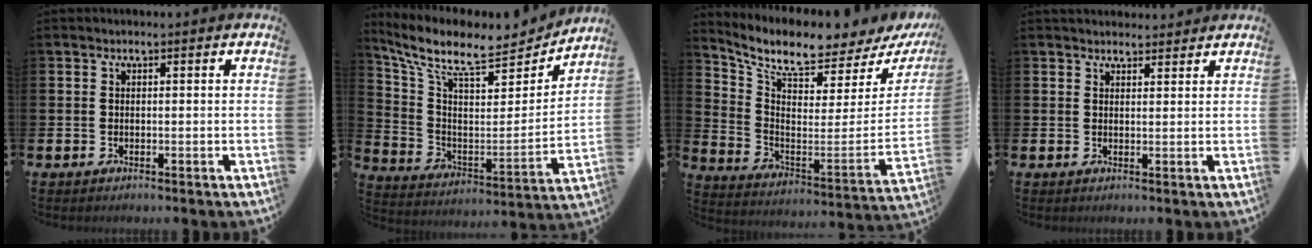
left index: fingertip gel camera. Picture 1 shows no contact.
{"total": 10.8, "force": [9.2, 2.9, 4.9], "torque": [-0.127, -0.066, 0.151]}
{"total": 7.0, "force": [6.3, 1.2, 2.8], "torque": [-0.080, -0.071, 0.099]}
{"total": 2.3, "force": [2.2, 0.7, 0.0], "torque": [0.005, -0.009, 0.039]}